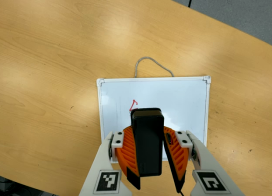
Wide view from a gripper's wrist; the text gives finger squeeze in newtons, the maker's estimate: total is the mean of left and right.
{"total": 9.3, "left": 9.5, "right": 9.2}